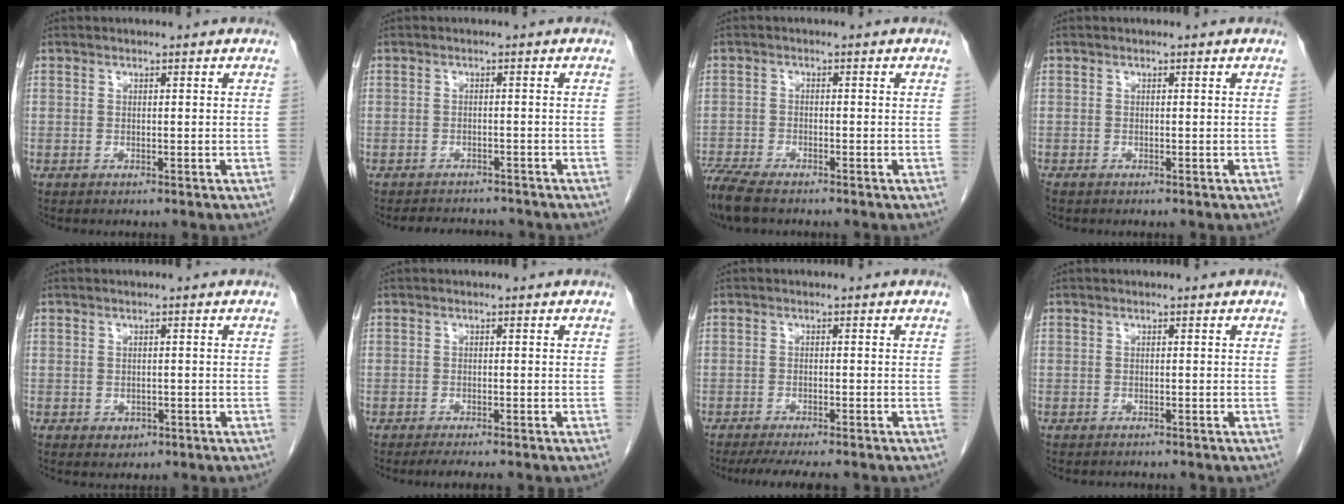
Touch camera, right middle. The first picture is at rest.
{"total": 5.6, "force": [-5.2, 1.5, 1.2], "torque": [-0.017, -0.003, -0.068]}
{"total": 7.3, "force": [-6.0, 1.7, 3.8], "torque": [-0.078, -0.017, -0.110]}
{"total": 0.7, "force": [-0.6, 0.2, 0.3], "torque": [-0.009, -0.002, -0.011]}
{"total": 1.5, "force": [-0.5, 1.2, 0.7], "torque": [-0.010, 0.003, 0.001]}
{"total": 2.7, "force": [-2.2, 0.1, 1.5], "torque": [-0.024, -0.008, -0.030]}
{"total": 7.7, "force": [-6.5, 1.1, 4.0], "torque": [-0.055, -0.012, -0.095]}
{"total": 0.7, "force": [-0.7, 0.2, 0.1], "torque": [-0.011, -0.003, -0.011]}